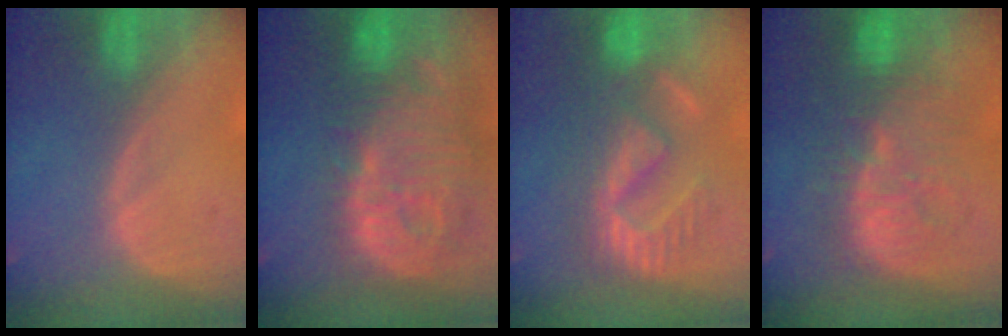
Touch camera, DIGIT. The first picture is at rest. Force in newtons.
{"total": 13.6, "press": 11.8, "slide": 6.7}
{"total": 8.9, "press": 8.7, "slide": 1.9}
{"total": 10.4, "press": 9.6, "slide": 3.8}